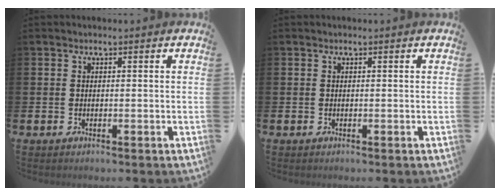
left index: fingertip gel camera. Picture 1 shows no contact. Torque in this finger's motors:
{"motor_torque": [0.00, 0.00, 0.00, 0.00]}